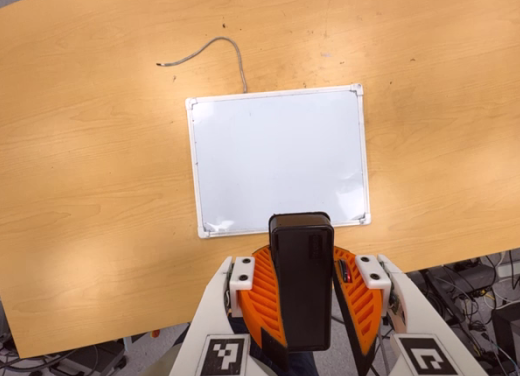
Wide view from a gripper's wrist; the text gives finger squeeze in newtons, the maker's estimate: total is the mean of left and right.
{"total": 11.0, "left": 10.4, "right": 11.7}